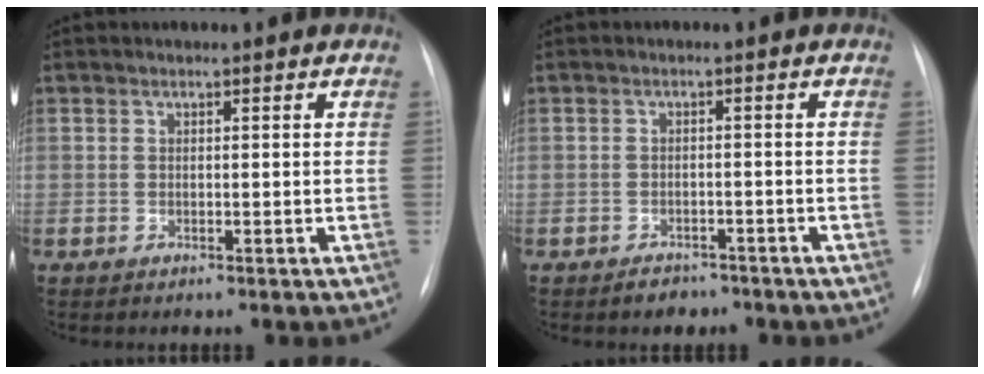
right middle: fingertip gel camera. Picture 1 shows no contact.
{"total": 2.7, "force": [-2.1, 1.6, 0.6], "torque": [-0.013, 0.004, -0.024]}